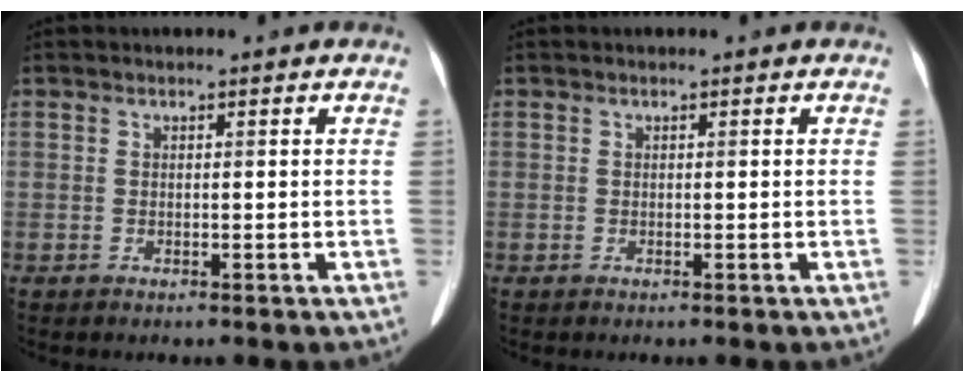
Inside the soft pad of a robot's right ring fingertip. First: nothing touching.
{"total": 0.0}